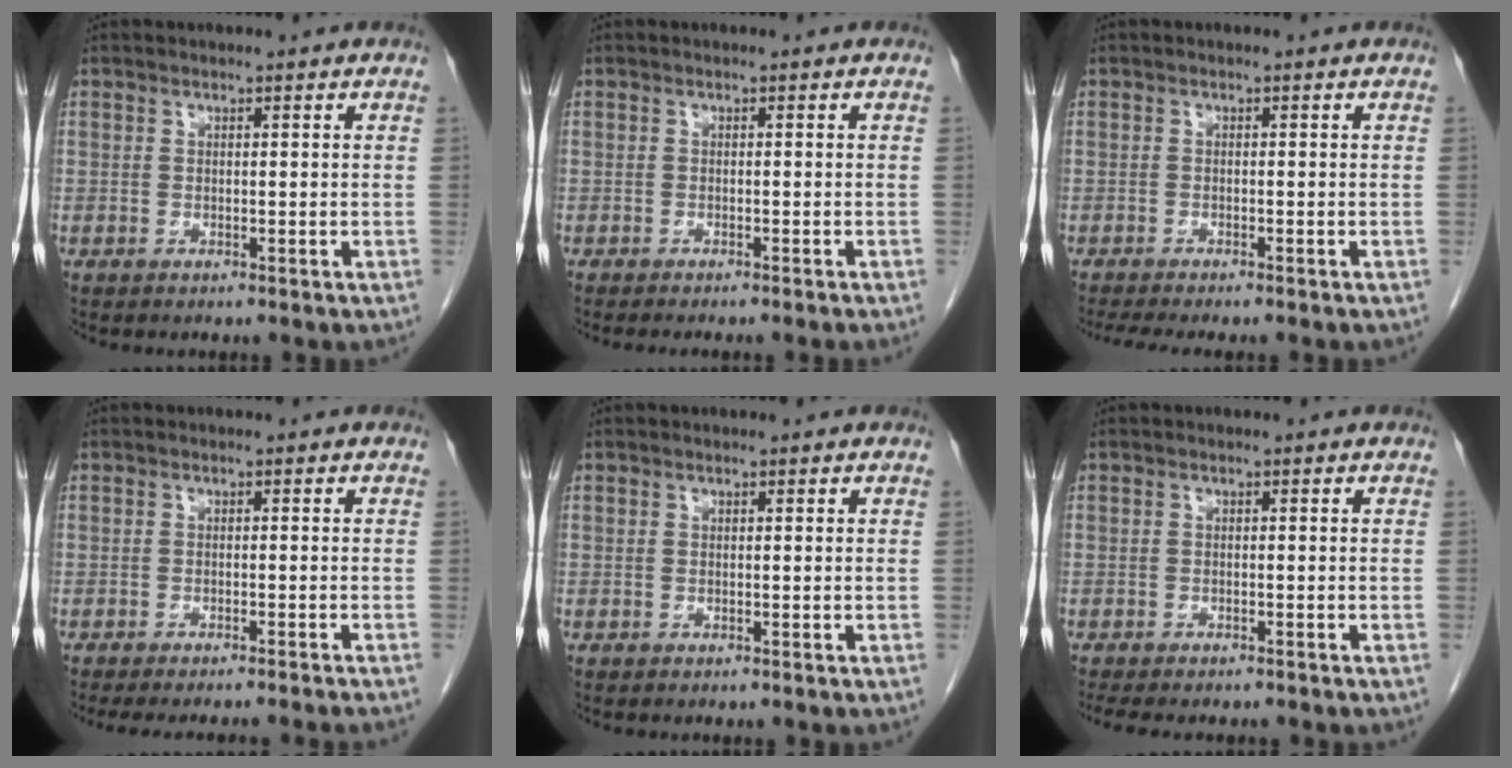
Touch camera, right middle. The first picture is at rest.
{"total": 4.6, "force": [-4.0, -0.3, 2.2], "torque": [-0.015, -0.003, -0.052]}
{"total": 5.8, "force": [-5.0, 0.3, 3.1], "torque": [-0.039, -0.012, -0.076]}
{"total": 11.0, "force": [-10.0, -0.1, 4.6], "torque": [-0.036, -0.021, -0.123]}
{"total": 0.0}
{"total": 7.7, "force": [-6.6, 1.8, 3.4], "torque": [-0.044, -0.007, -0.090]}